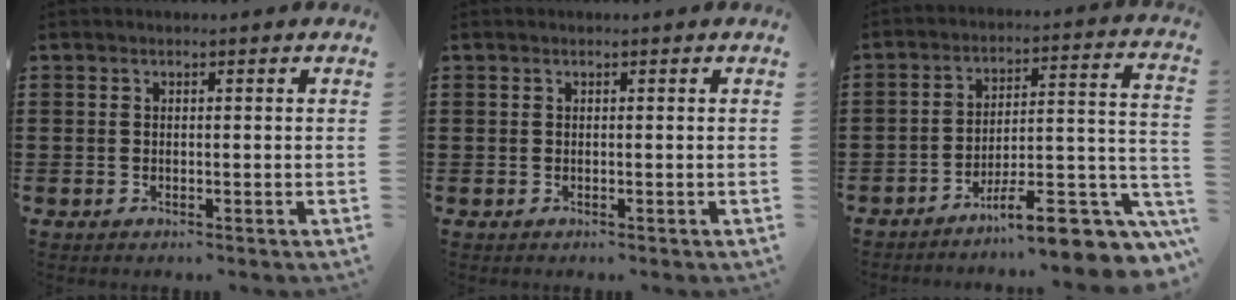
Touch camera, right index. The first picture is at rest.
{"total": 0.0}
{"total": 10.8, "force": [-8.2, 2.0, 6.8], "torque": [-0.084, 0.016, -0.149]}